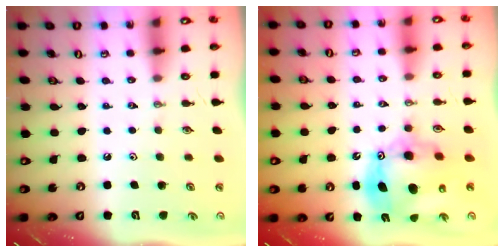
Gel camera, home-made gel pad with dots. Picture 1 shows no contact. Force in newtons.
{"total": 15.4, "press": 15.3, "slide": 1.6}